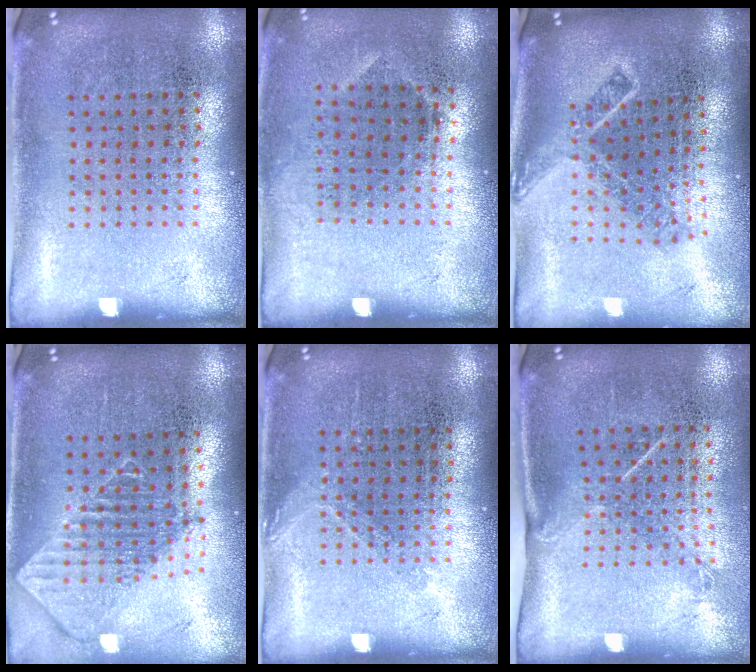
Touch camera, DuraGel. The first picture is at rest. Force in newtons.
{"total": 0.8, "press": 0.7, "slide": 0.5}
{"total": 1.9, "press": 1.3, "slide": 1.4}
{"total": 2.0, "press": 1.5, "slide": 1.3}
{"total": 0.9, "press": 0.8, "slide": 0.3}
{"total": 1.5, "press": 1.0, "slide": 1.1}